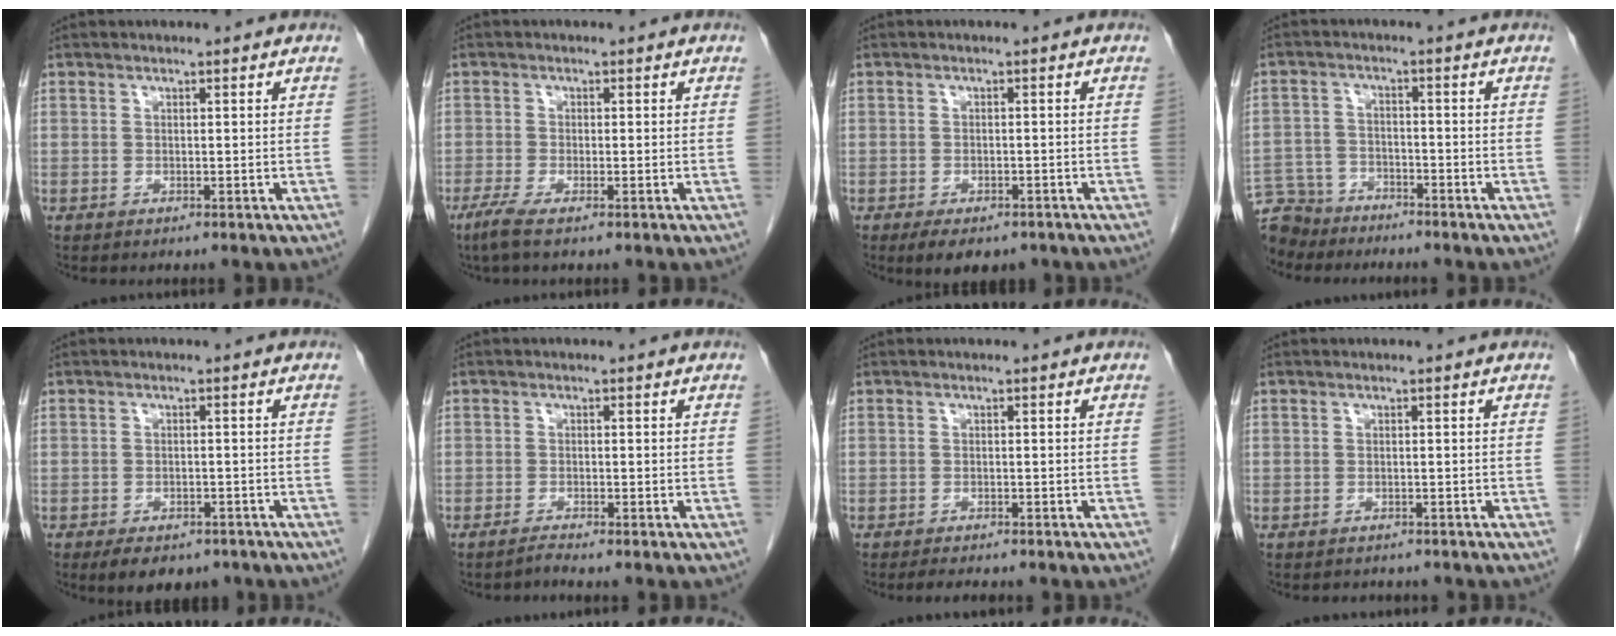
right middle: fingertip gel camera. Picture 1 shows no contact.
{"total": 2.7, "force": [-1.6, 0.2, 2.1], "torque": [-0.051, -0.009, -0.036]}
{"total": 6.2, "force": [-4.5, 3.0, 3.0], "torque": [-0.037, -0.003, -0.062]}
{"total": 8.7, "force": [-7.8, 3.8, 0.6], "torque": [-0.022, 0.000, -0.139]}
{"total": 7.5, "force": [-5.7, 3.7, 3.3], "torque": [-0.037, 0.002, -0.076]}
{"total": 1.0, "force": [-0.9, -0.3, 0.2], "torque": [-0.003, -0.003, -0.015]}
{"total": 3.3, "force": [-2.8, 0.7, 1.5], "torque": [-0.024, -0.006, -0.035]}
{"total": 2.7, "force": [-2.4, 1.1, 0.6], "torque": [-0.011, -0.001, -0.028]}